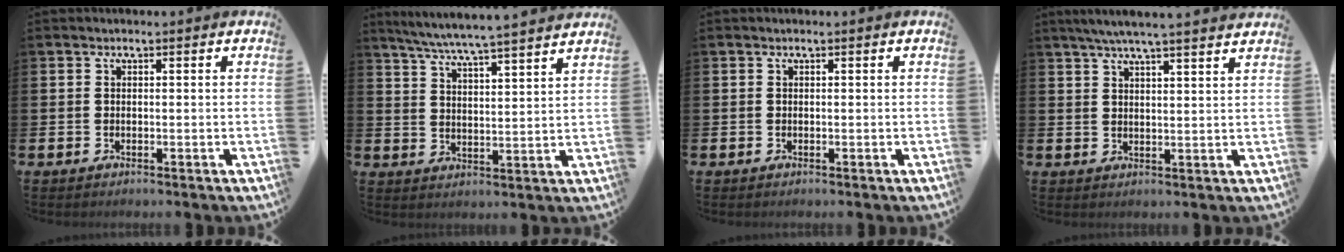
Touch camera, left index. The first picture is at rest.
{"total": 6.4, "force": [6.1, -0.6, 1.9], "torque": [-0.062, -0.040, 0.107]}
{"total": 0.0}
{"total": 5.3, "force": [4.9, -0.5, 1.9], "torque": [-0.049, -0.016, 0.087]}